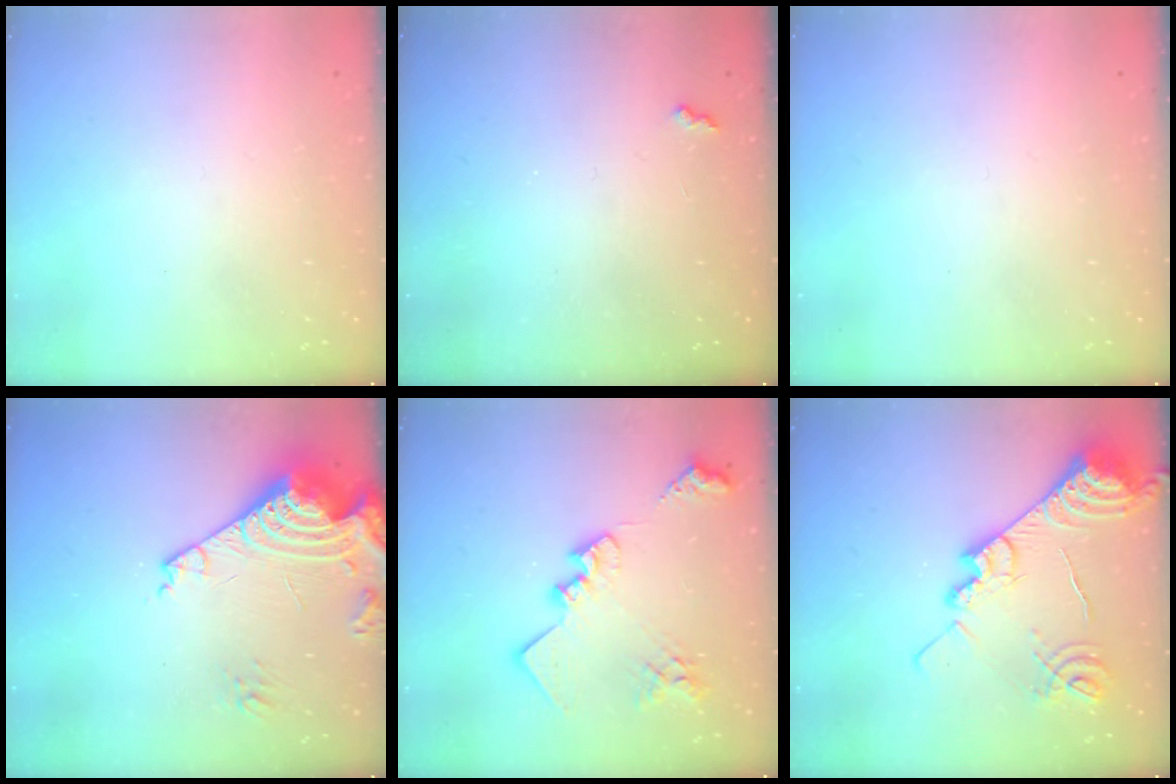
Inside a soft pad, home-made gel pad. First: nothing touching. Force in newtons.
{"total": 2.6, "press": 2.5, "slide": 0.5}
{"total": 0.0}
{"total": 17.4, "press": 17.3, "slide": 2.0}
{"total": 19.2, "press": 19.1, "slide": 1.4}
{"total": 19.1, "press": 19.0, "slide": 1.8}